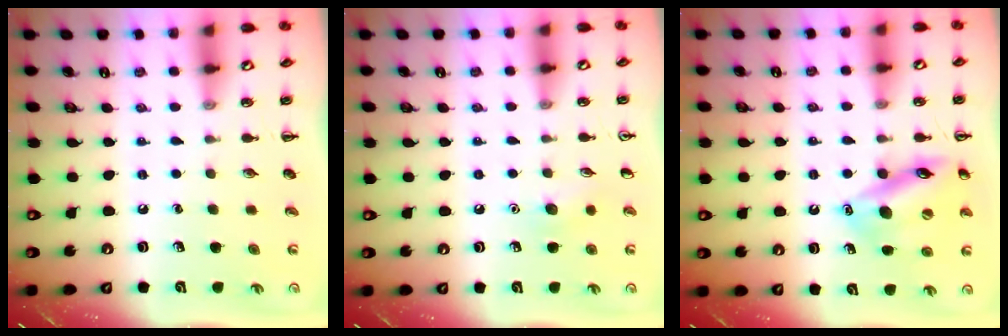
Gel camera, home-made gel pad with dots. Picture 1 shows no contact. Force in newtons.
{"total": 6.2, "press": 5.9, "slide": 1.8}
{"total": 15.5, "press": 15.4, "slide": 2.1}